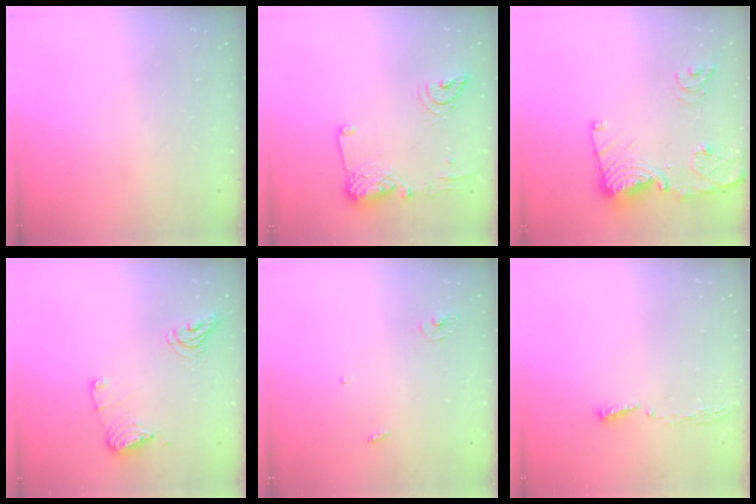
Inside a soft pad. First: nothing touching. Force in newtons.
{"total": 14.2, "press": 14.0, "slide": 1.8}
{"total": 14.6, "press": 14.6, "slide": 1.0}
{"total": 9.4, "press": 9.4, "slide": 0.3}
{"total": 2.9, "press": 2.9, "slide": 0.2}
{"total": 3.8, "press": 3.8, "slide": 0.4}